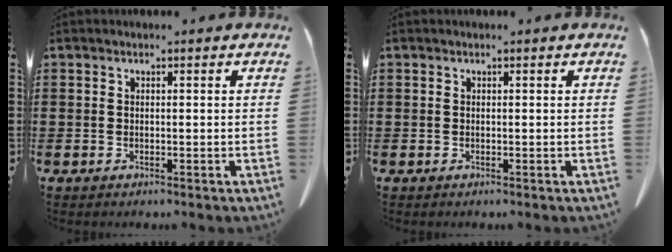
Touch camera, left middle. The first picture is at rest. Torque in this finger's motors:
{"motor_torque": [0.01, 0.00, 0.00, 0.00]}